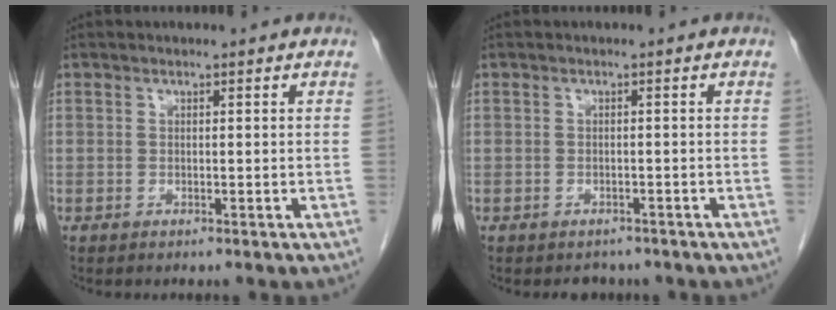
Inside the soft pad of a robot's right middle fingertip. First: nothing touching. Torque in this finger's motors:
{"motor_torque": [-0.32, -0.37, -0.11, -0.01]}